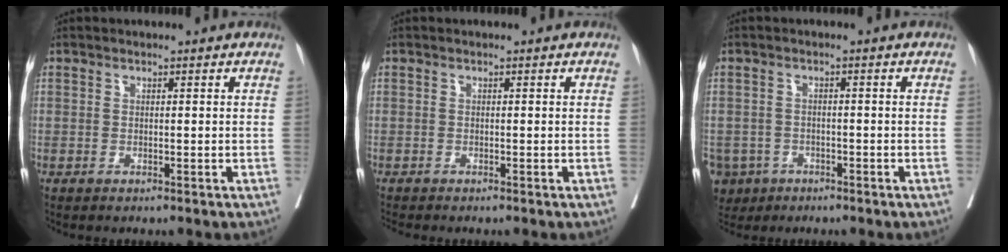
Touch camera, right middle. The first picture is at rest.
{"total": 0.9, "force": [-0.8, -0.2, 0.4], "torque": [0.000, 0.004, -0.012]}
{"total": 7.9, "force": [-4.4, 6.3, 1.9], "torque": [-0.056, 0.001, -0.067]}